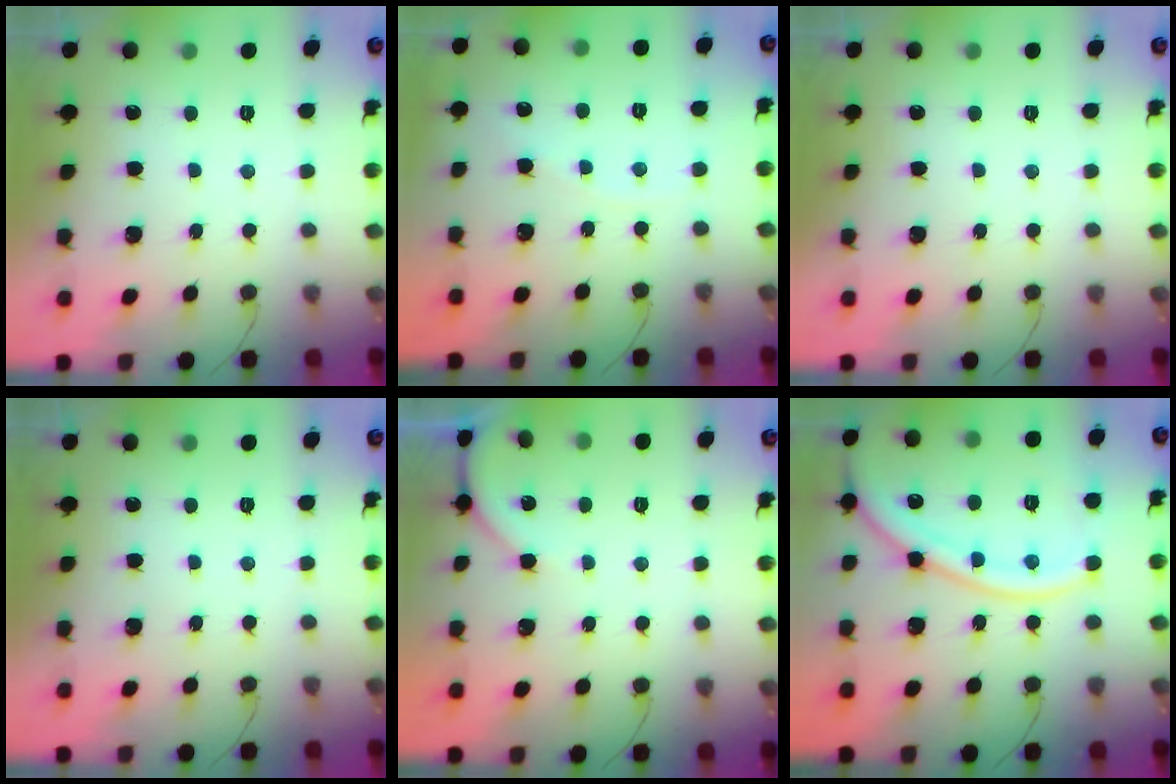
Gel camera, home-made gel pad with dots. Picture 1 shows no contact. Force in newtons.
{"total": 2.8, "press": 2.8, "slide": 0.3}
{"total": 0.0}
{"total": 0.0}
{"total": 4.6, "press": 4.6, "slide": 0.7}
{"total": 17.0, "press": 16.9, "slide": 2.1}